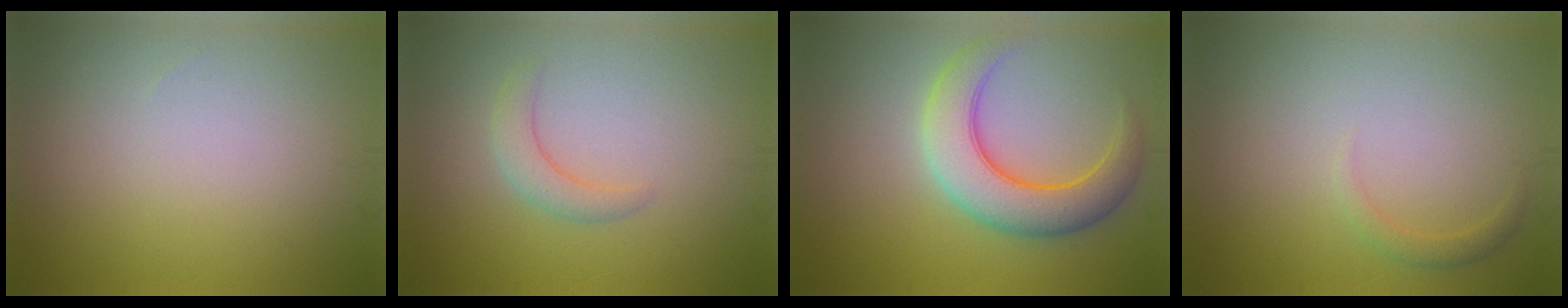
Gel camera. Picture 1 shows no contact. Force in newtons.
{"total": 2.1, "press": 2.1, "slide": 0.3}
{"total": 6.4, "press": 6.4, "slide": 0.3}
{"total": 1.1, "press": 1.1, "slide": 0.0}